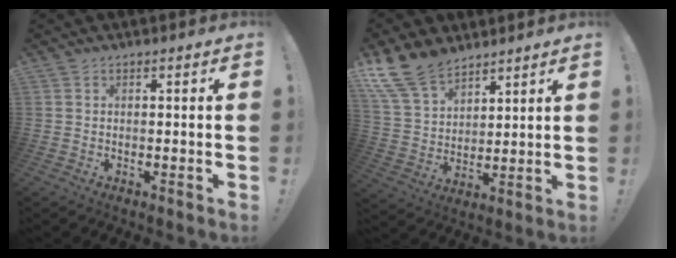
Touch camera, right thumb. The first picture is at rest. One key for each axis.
{"total": 14.7, "fx": 11.1, "fy": 7.7, "fz": 5.7, "tx": -0.123, "ty": -0.064, "tz": 0.215}